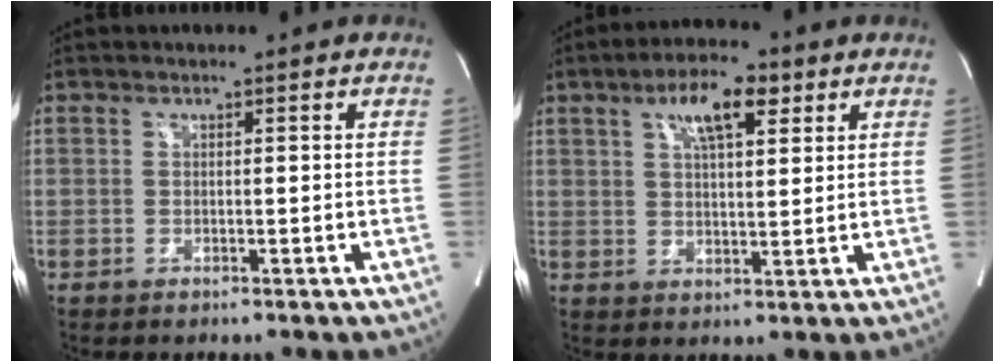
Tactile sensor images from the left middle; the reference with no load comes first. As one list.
[{"total": 8.3, "force": [4.2, 2.4, 6.7], "torque": [-0.122, 0.011, 0.072]}]